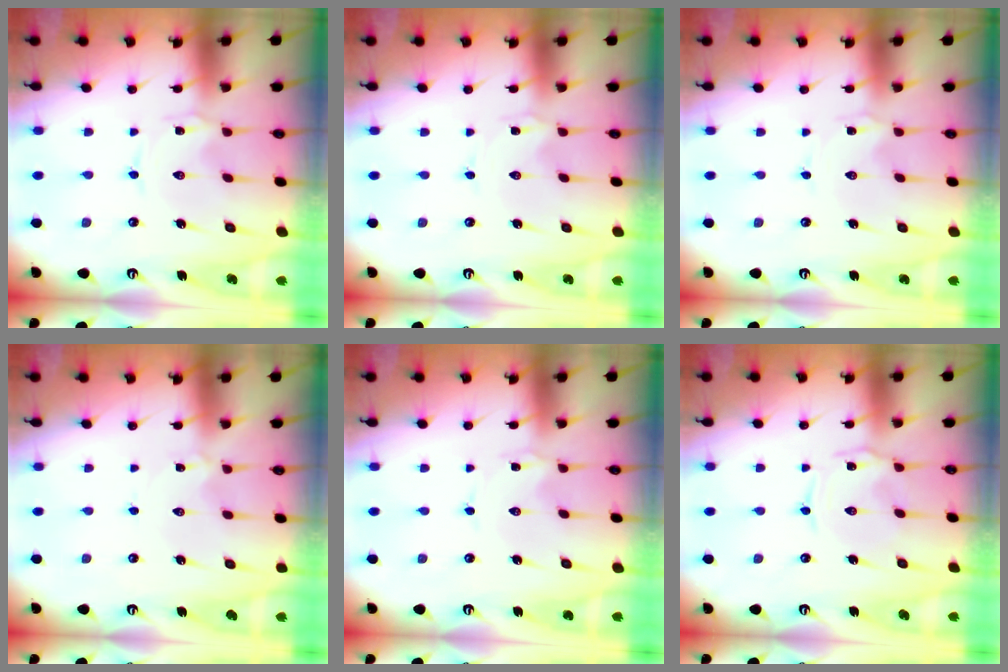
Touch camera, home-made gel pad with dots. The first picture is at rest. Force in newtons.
{"total": 0.0}
{"total": 0.0}
{"total": 0.0}
{"total": 0.7, "press": 0.7, "slide": 0.1}
{"total": 1.1, "press": 1.0, "slide": 0.3}